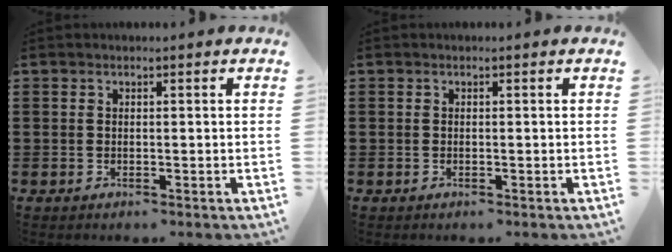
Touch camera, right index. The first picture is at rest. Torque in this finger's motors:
{"motor_torque": [-0.27, 0.77, 0.00, -0.01]}